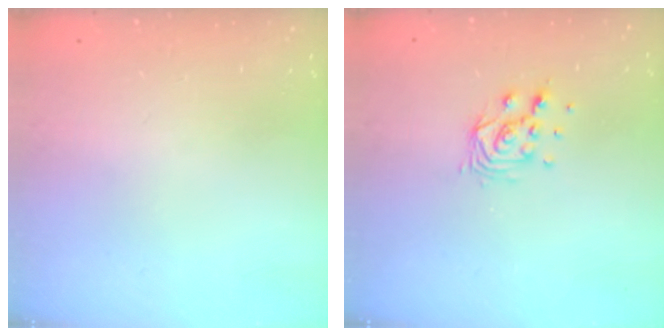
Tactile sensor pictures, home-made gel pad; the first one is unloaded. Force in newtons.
{"total": 8.2, "press": 8.2, "slide": 0.6}